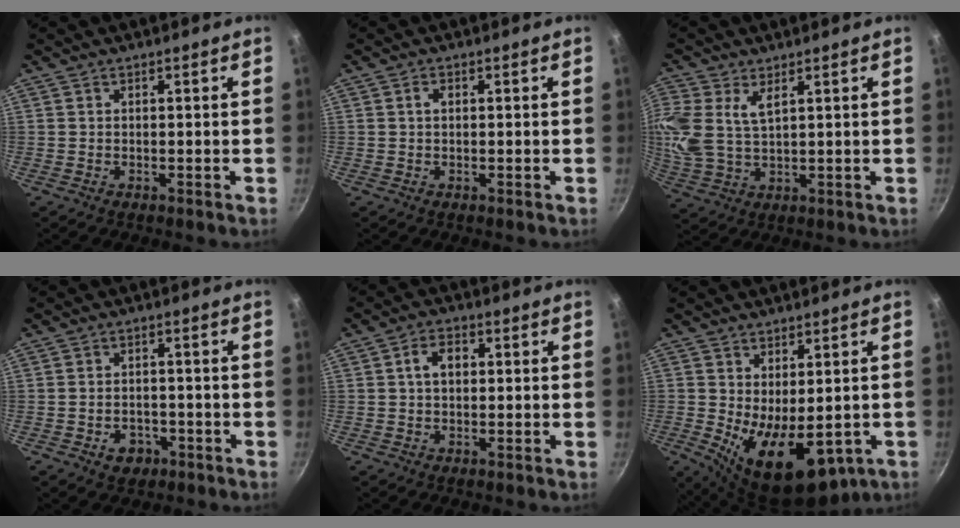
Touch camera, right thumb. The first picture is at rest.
{"total": 1.3, "force": [0.2, 0.9, 0.9], "torque": [-0.016, 0.005, 0.002]}
{"total": 10.3, "force": [4.0, 5.9, 7.4], "torque": [-0.167, -0.009, 0.084]}
{"total": 4.4, "force": [-2.0, 3.3, 2.1], "torque": [-0.020, 0.019, -0.022]}
{"total": 4.6, "force": [0.6, 3.2, 3.3], "torque": [-0.041, 0.012, 0.005]}
{"total": 13.9, "force": [-2.5, 7.3, 11.5], "torque": [-0.145, -0.029, -0.014]}